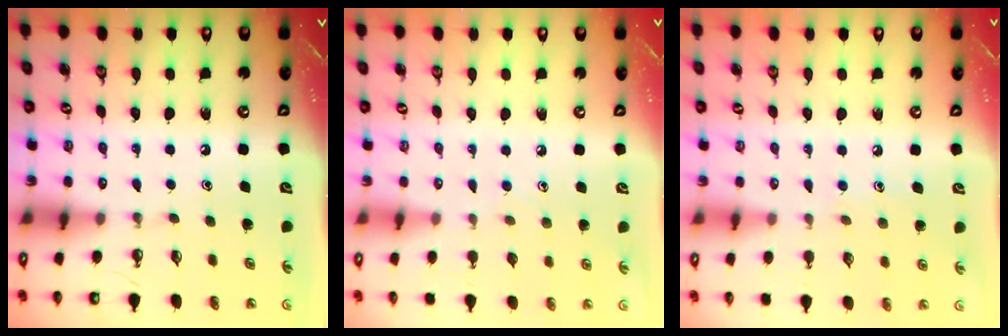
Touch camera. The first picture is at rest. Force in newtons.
{"total": 6.1, "press": 6.1, "slide": 0.5}
{"total": 6.6, "press": 6.6, "slide": 0.7}